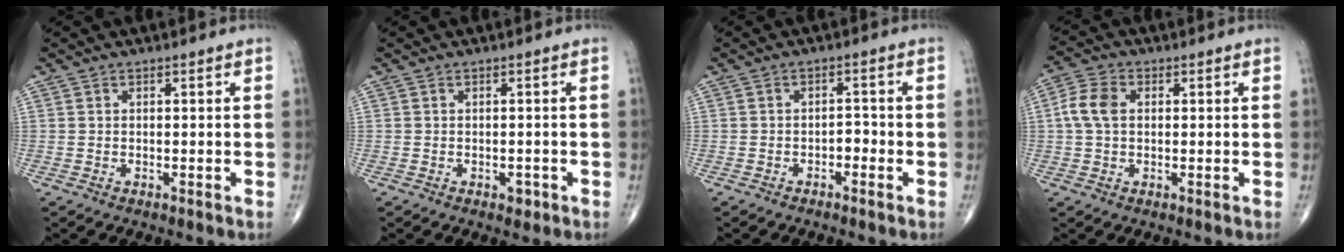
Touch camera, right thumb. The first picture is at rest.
{"total": 1.4, "force": [-0.7, 0.9, 0.8], "torque": [-0.005, 0.001, -0.009]}
{"total": 2.0, "force": [-1.1, 1.2, 1.1], "torque": [-0.006, 0.014, -0.021]}
{"total": 5.8, "force": [0.7, 3.9, 4.2], "torque": [-0.094, 0.014, 0.007]}